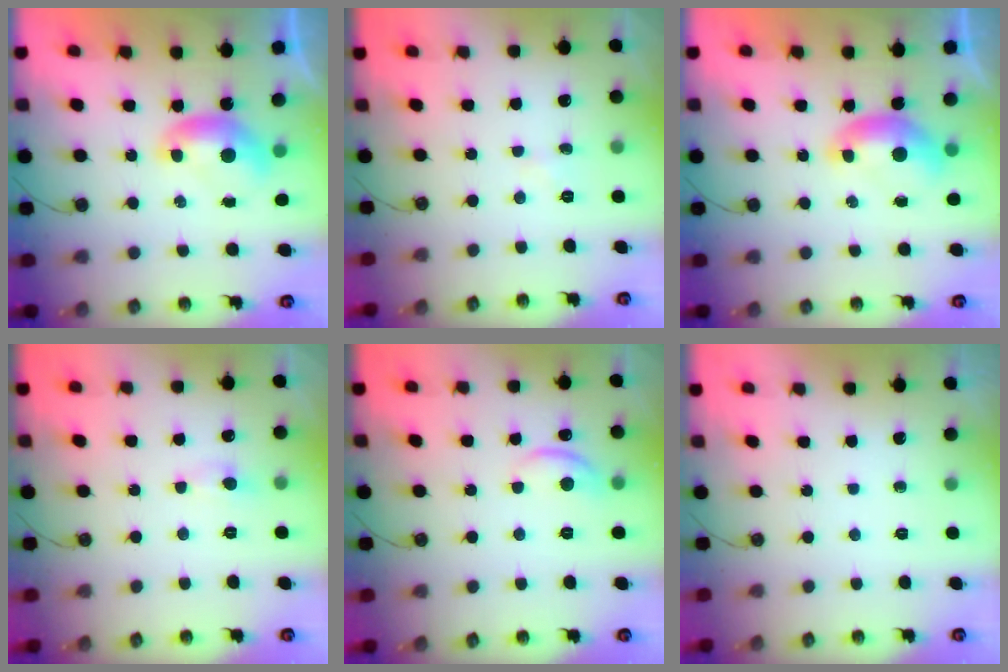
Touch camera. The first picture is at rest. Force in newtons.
{"total": 0.9, "press": 0.9, "slide": 0.3}
{"total": 0.0}
{"total": 1.0, "press": 0.8, "slide": 0.6}
{"total": 4.4, "press": 4.4, "slide": 0.6}
{"total": 0.0}